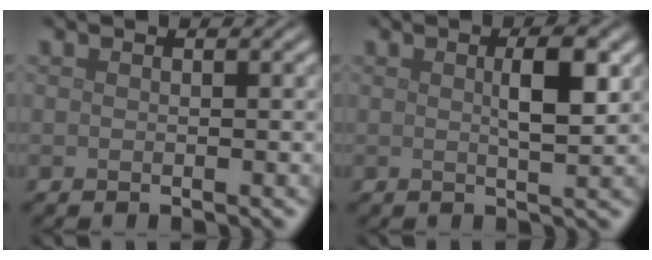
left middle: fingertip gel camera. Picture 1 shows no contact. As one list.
[{"total": 3.6, "force": [0.8, 0.7, 3.4], "torque": [-0.055, 0.003, 0.013]}]